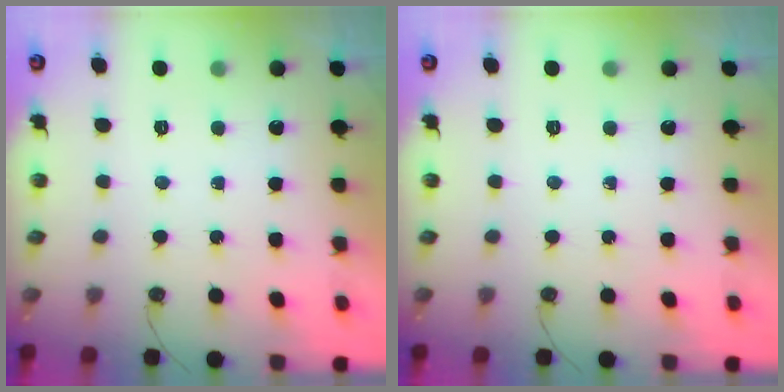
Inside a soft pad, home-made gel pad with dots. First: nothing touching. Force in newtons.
{"total": 0.0}